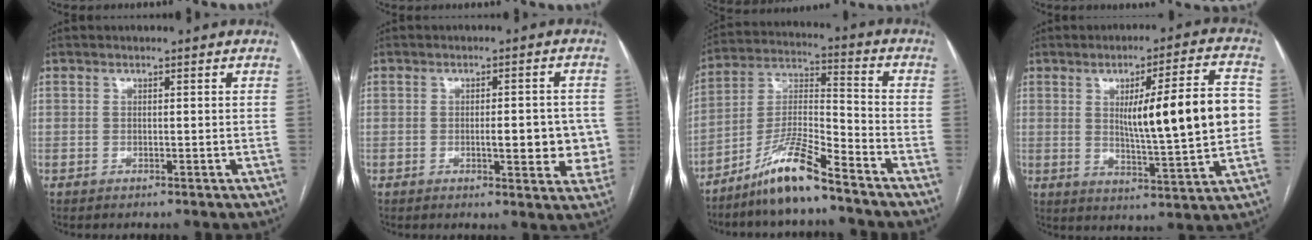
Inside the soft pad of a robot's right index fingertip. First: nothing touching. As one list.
[{"total": 7.2, "force": [-1.0, 2.3, 6.7], "torque": [-0.079, 0.002, -0.010]}, {"total": 10.8, "force": [-8.3, 0.5, 6.9], "torque": [-0.140, -0.004, -0.156]}, {"total": 14.9, "force": [1.4, 1.3, 14.8], "torque": [-0.217, 0.007, 0.025]}]